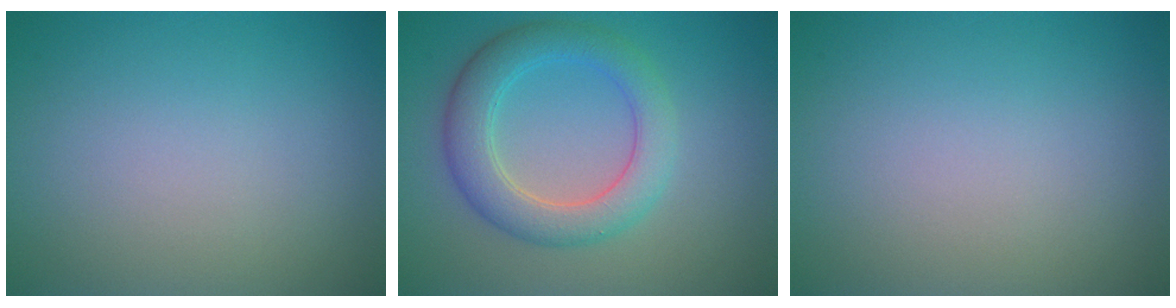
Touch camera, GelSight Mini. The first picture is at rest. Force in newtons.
{"total": 4.9, "press": 4.9, "slide": 0.4}
{"total": 0.0}